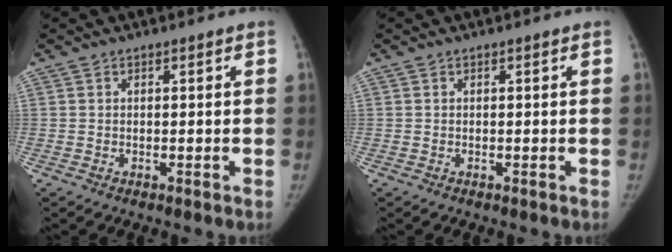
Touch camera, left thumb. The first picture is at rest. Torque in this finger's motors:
{"motor_torque": [0.00, 0.00, 0.15, 0.03, 0.01]}